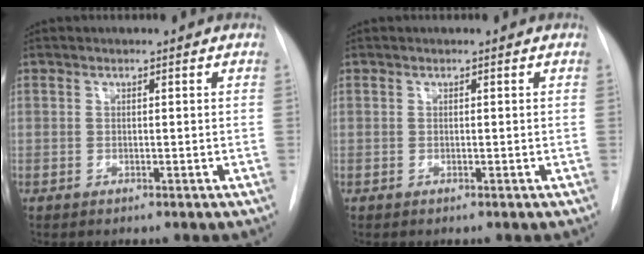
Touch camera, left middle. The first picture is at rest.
{"total": 0.0}